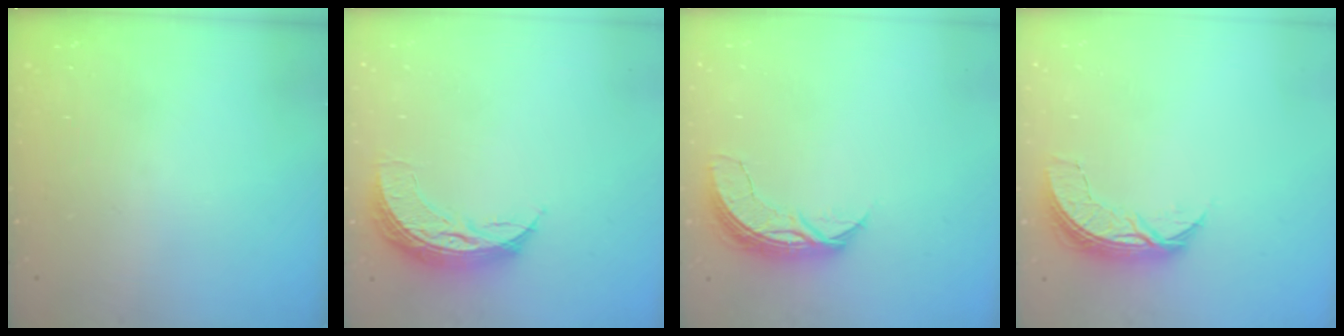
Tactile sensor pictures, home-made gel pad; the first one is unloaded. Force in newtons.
{"total": 9.0, "press": 9.0, "slide": 0.6}
{"total": 7.2, "press": 7.2, "slide": 0.5}
{"total": 7.4, "press": 7.3, "slide": 0.5}